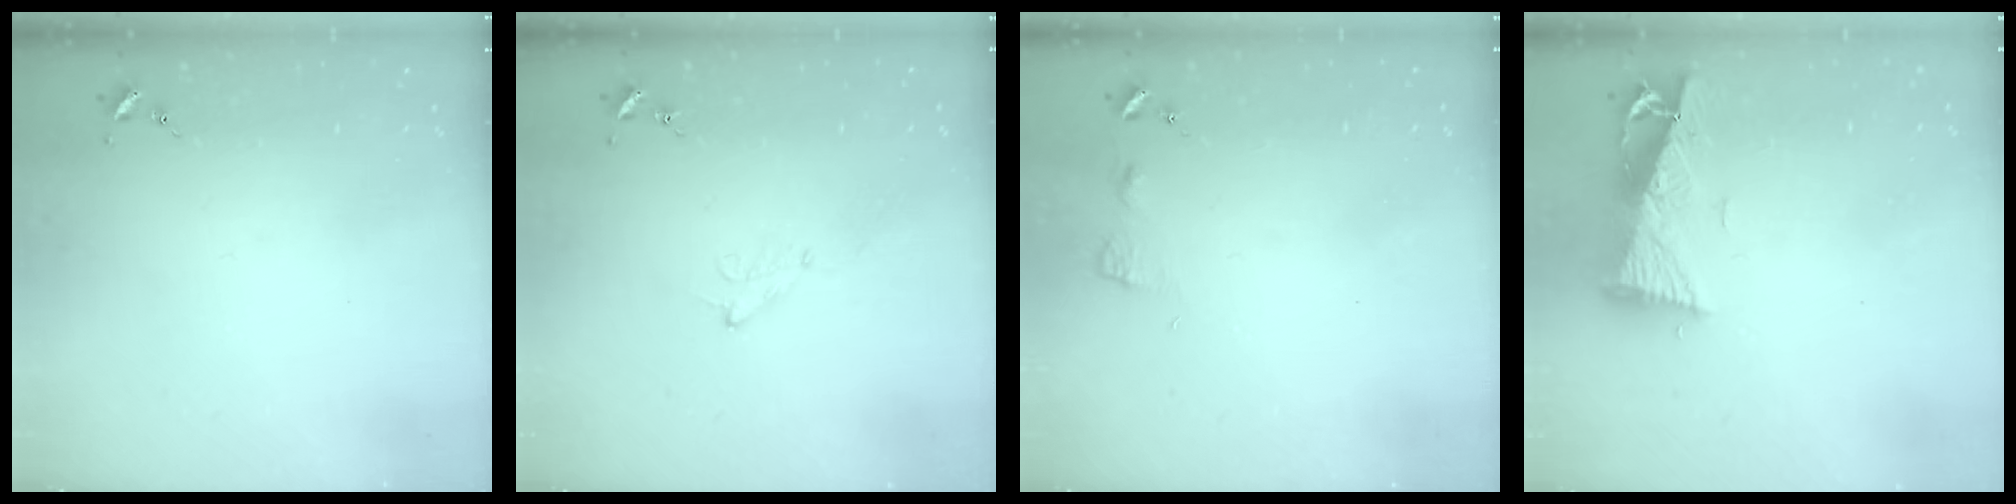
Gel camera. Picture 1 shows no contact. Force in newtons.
{"total": 4.4, "press": 4.4, "slide": 0.5}
{"total": 5.0, "press": 5.0, "slide": 0.5}
{"total": 9.5, "press": 9.5, "slide": 0.9}